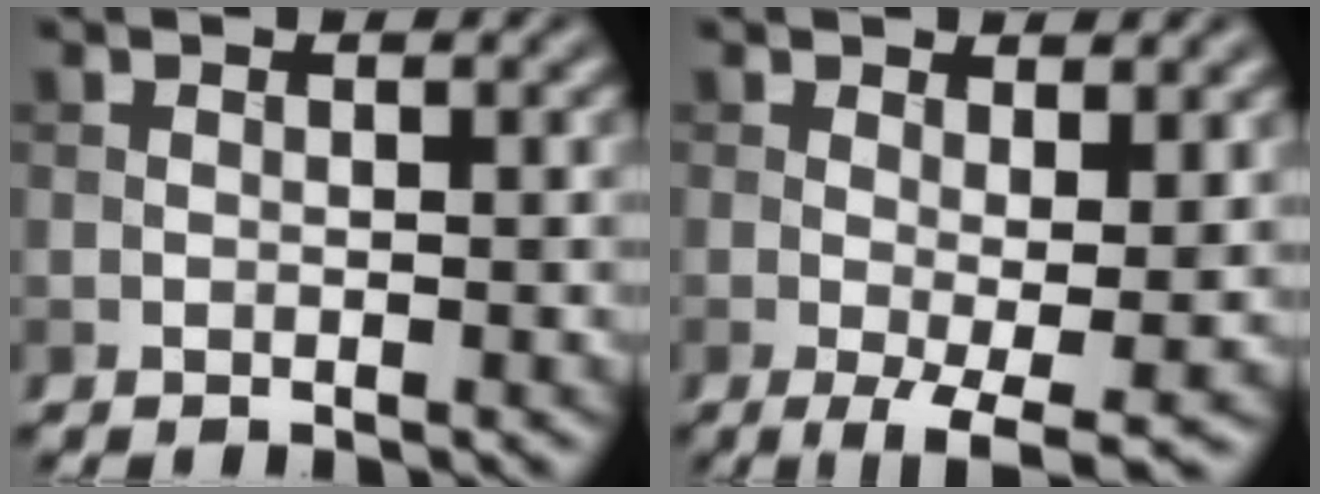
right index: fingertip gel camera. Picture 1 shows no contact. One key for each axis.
{"total": 4.5, "fx": -0.5, "fy": 1.2, "fz": 4.4, "tx": -0.069, "ty": -0.015, "tz": -0.007}